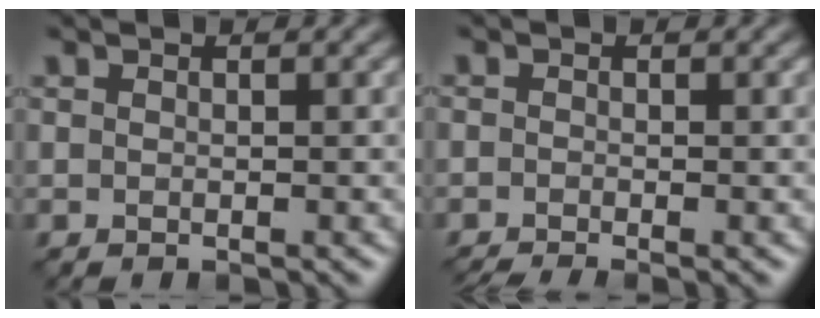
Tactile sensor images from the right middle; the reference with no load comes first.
{"total": 1.9, "force": [-1.6, 0.2, 1.0], "torque": [-0.017, -0.013, -0.034]}